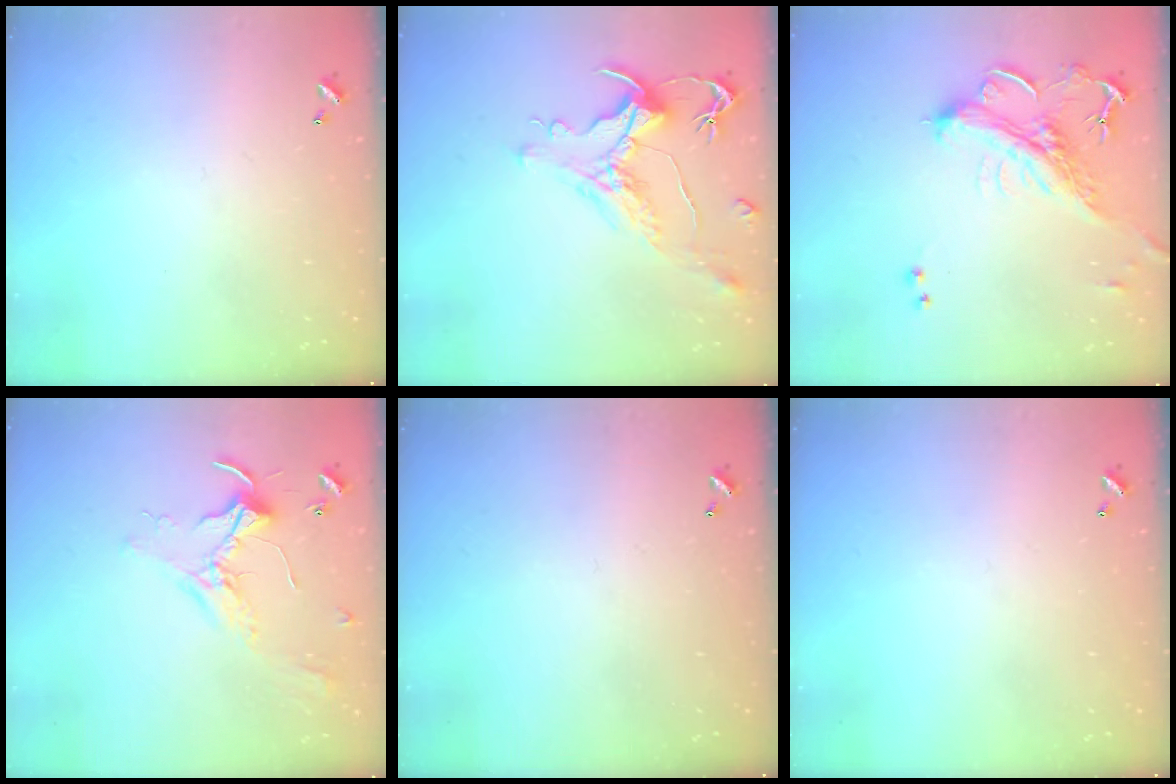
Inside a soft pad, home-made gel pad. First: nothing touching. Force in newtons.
{"total": 1.7, "press": 1.1, "slide": 1.3}
{"total": 2.3, "press": 1.9, "slide": 1.3}
{"total": 2.5, "press": 2.5, "slide": 0.5}
{"total": 0.0}
{"total": 0.0}